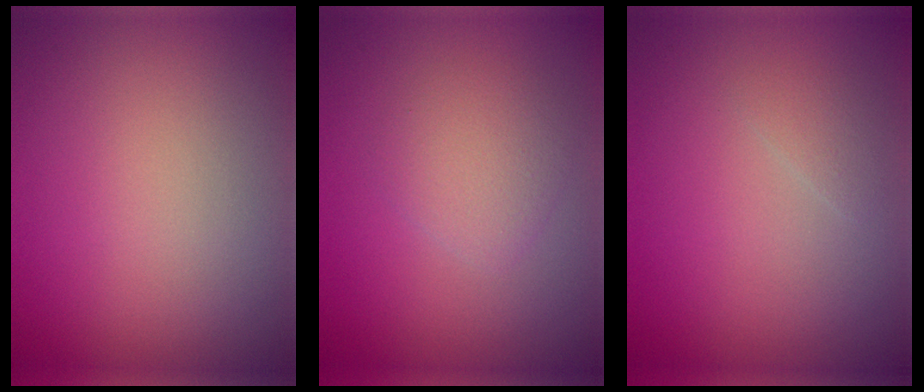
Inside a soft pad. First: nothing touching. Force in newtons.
{"total": 2.3, "press": 2.3, "slide": 0.1}
{"total": 0.8, "press": 0.8, "slide": 0.0}